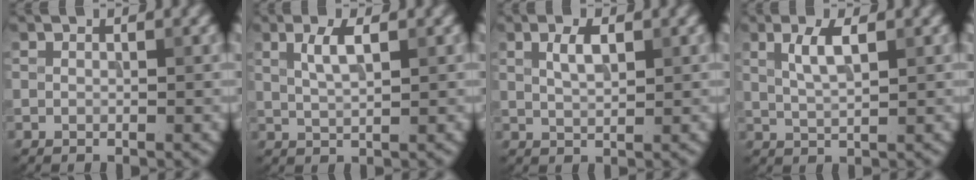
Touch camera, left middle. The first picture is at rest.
{"total": 2.6, "force": [1.0, 0.8, 2.2], "torque": [-0.042, 0.002, 0.020]}
{"total": 2.3, "force": [0.9, 0.9, 1.9], "torque": [-0.039, 0.002, 0.019]}
{"total": 2.9, "force": [1.1, 0.9, 2.5], "torque": [-0.049, 0.002, 0.022]}